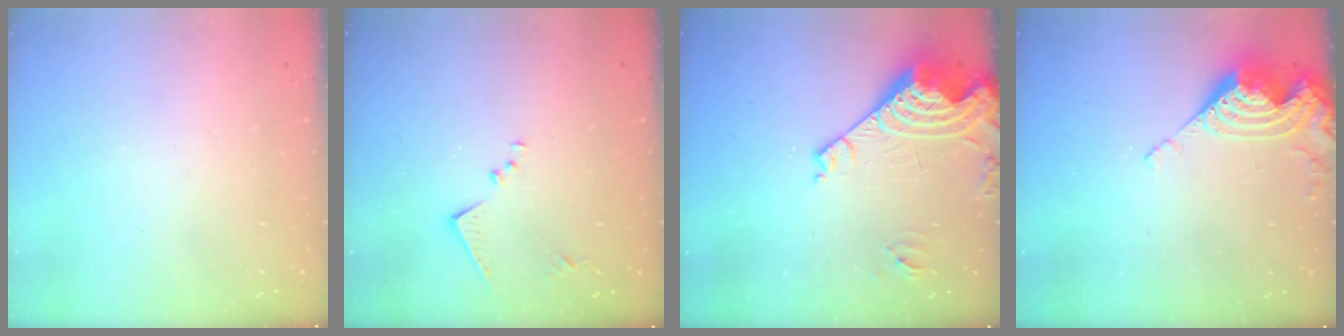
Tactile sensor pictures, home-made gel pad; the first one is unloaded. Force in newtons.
{"total": 8.7, "press": 8.7, "slide": 0.5}
{"total": 15.2, "press": 15.0, "slide": 1.8}
{"total": 9.2, "press": 9.2, "slide": 0.9}